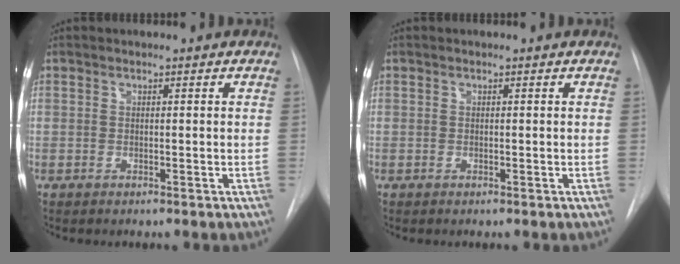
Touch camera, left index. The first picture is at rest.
{"total": 0.8, "force": [-0.8, 0.0, 0.0], "torque": [0.000, -0.006, -0.013]}